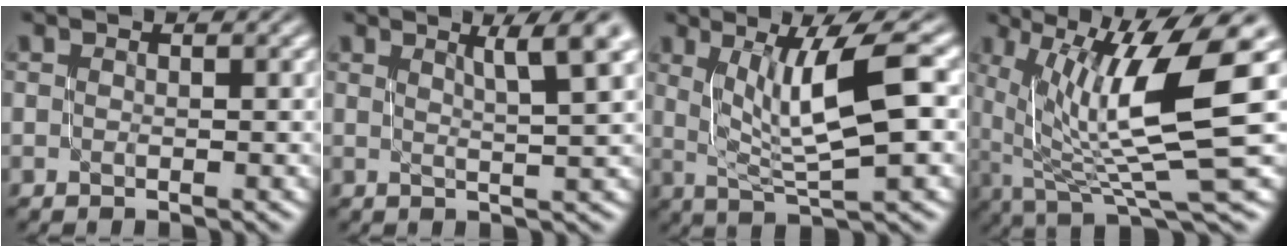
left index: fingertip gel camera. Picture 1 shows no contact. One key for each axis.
{"total": 5.0, "fx": 2.3, "fy": 0.9, "fz": 4.3, "tx": -0.051, "ty": 0.007, "tz": 0.035}
{"total": 7.1, "fx": 1.6, "fy": 1.6, "fz": 6.7, "tx": -0.107, "ty": 0.001, "tz": 0.034}
{"total": 11.0, "fx": 1.8, "fy": 2.9, "fz": 10.4, "tx": -0.188, "ty": -0.009, "tz": 0.040}